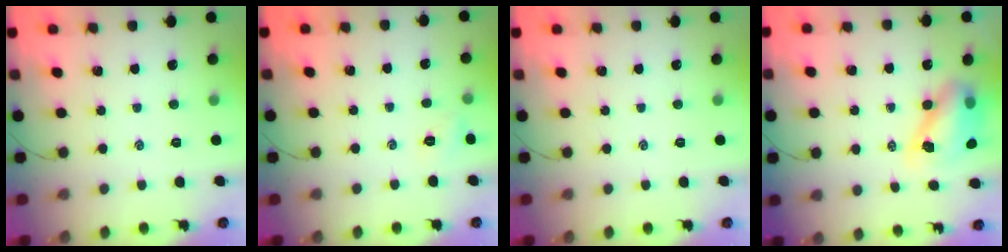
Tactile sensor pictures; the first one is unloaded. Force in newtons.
{"total": 2.2, "press": 2.2, "slide": 0.5}
{"total": 0.0}
{"total": 9.2, "press": 9.0, "slide": 2.1}